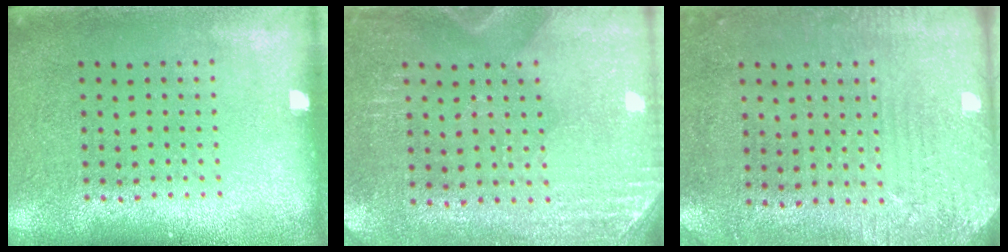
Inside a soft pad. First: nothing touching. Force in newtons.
{"total": 2.8, "press": 2.5, "slide": 1.3}
{"total": 2.9, "press": 2.4, "slide": 1.6}